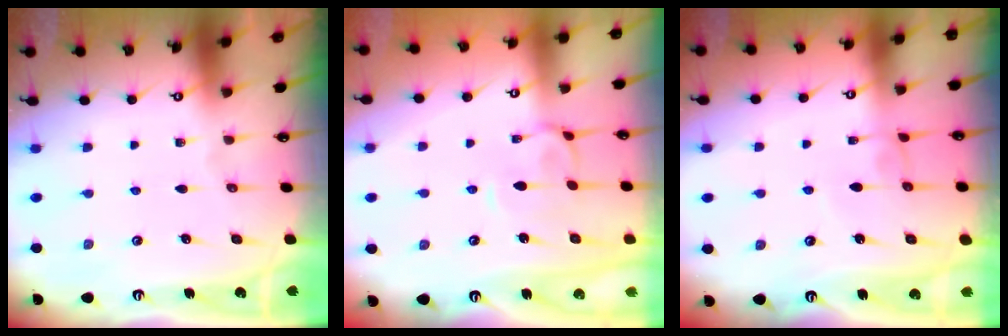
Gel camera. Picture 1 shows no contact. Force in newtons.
{"total": 2.3, "press": 2.2, "slide": 0.6}
{"total": 3.3, "press": 3.3, "slide": 0.1}